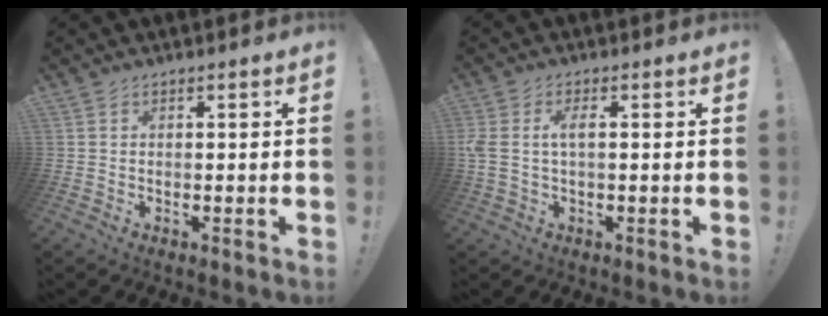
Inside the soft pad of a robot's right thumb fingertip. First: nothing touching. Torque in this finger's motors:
{"motor_torque": [0.09, 0.10, 0.40, 0.39, 0.15]}